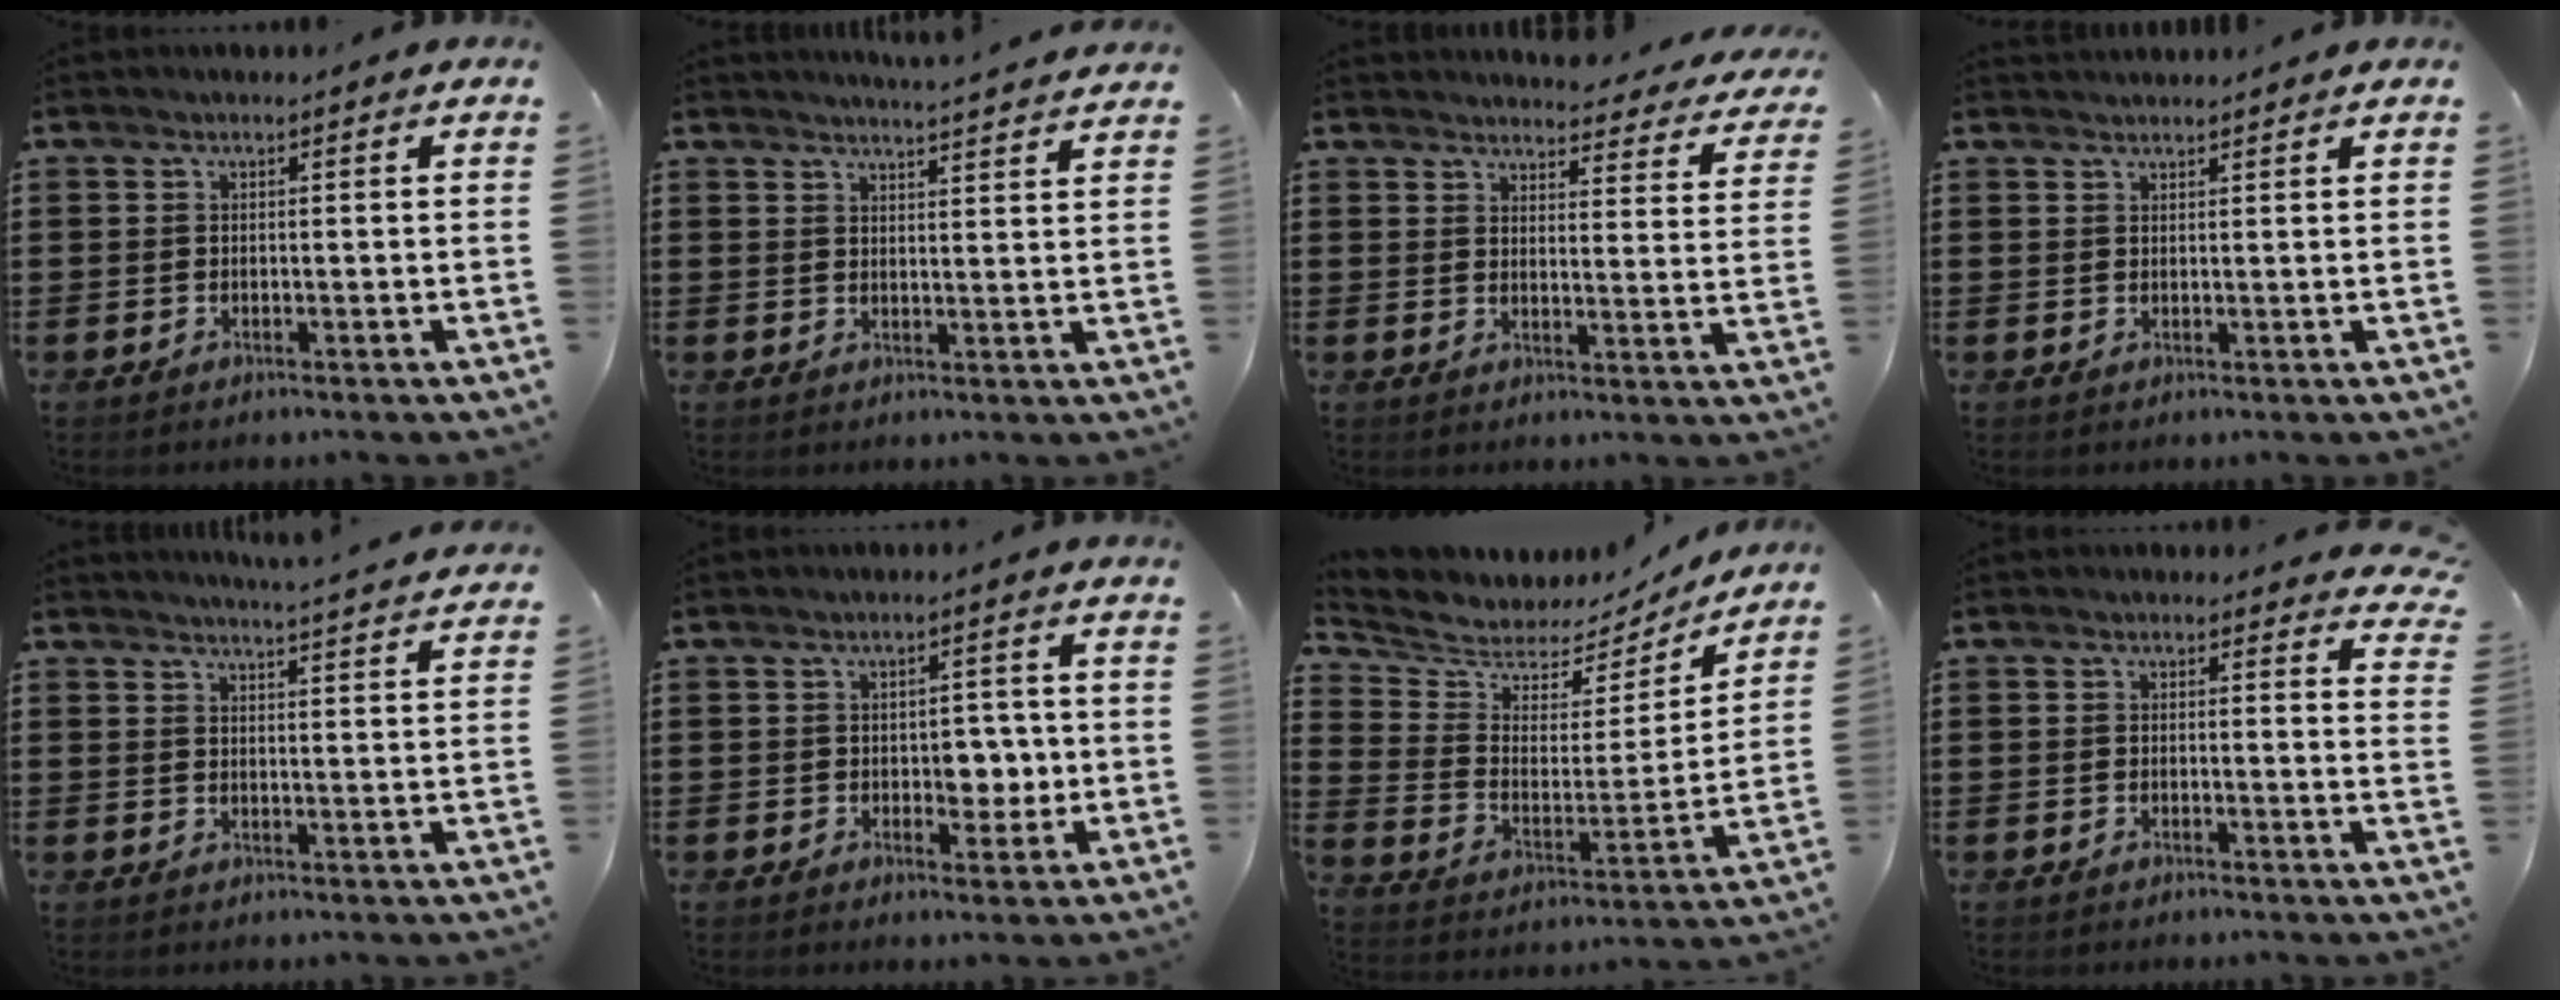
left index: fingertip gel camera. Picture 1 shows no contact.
{"total": 3.3, "force": [3.2, -0.7, 0.2], "torque": [-0.014, -0.019, 0.057]}
{"total": 3.7, "force": [3.7, 0.1, 0.5], "torque": [-0.019, -0.027, 0.062]}
{"total": 1.3, "force": [1.3, 0.1, 0.1], "torque": [-0.004, 0.000, 0.025]}
{"total": 3.6, "force": [3.5, -0.8, 0.3], "torque": [-0.010, -0.026, 0.058]}
{"total": 4.3, "force": [-0.2, 2.9, 3.2], "torque": [-0.051, -0.001, -0.011]}
{"total": 5.0, "force": [4.5, 2.0, -0.2], "torque": [-0.038, -0.041, 0.074]}
{"total": 1.3, "force": [1.0, 0.7, 0.4], "torque": [-0.005, 0.001, 0.018]}